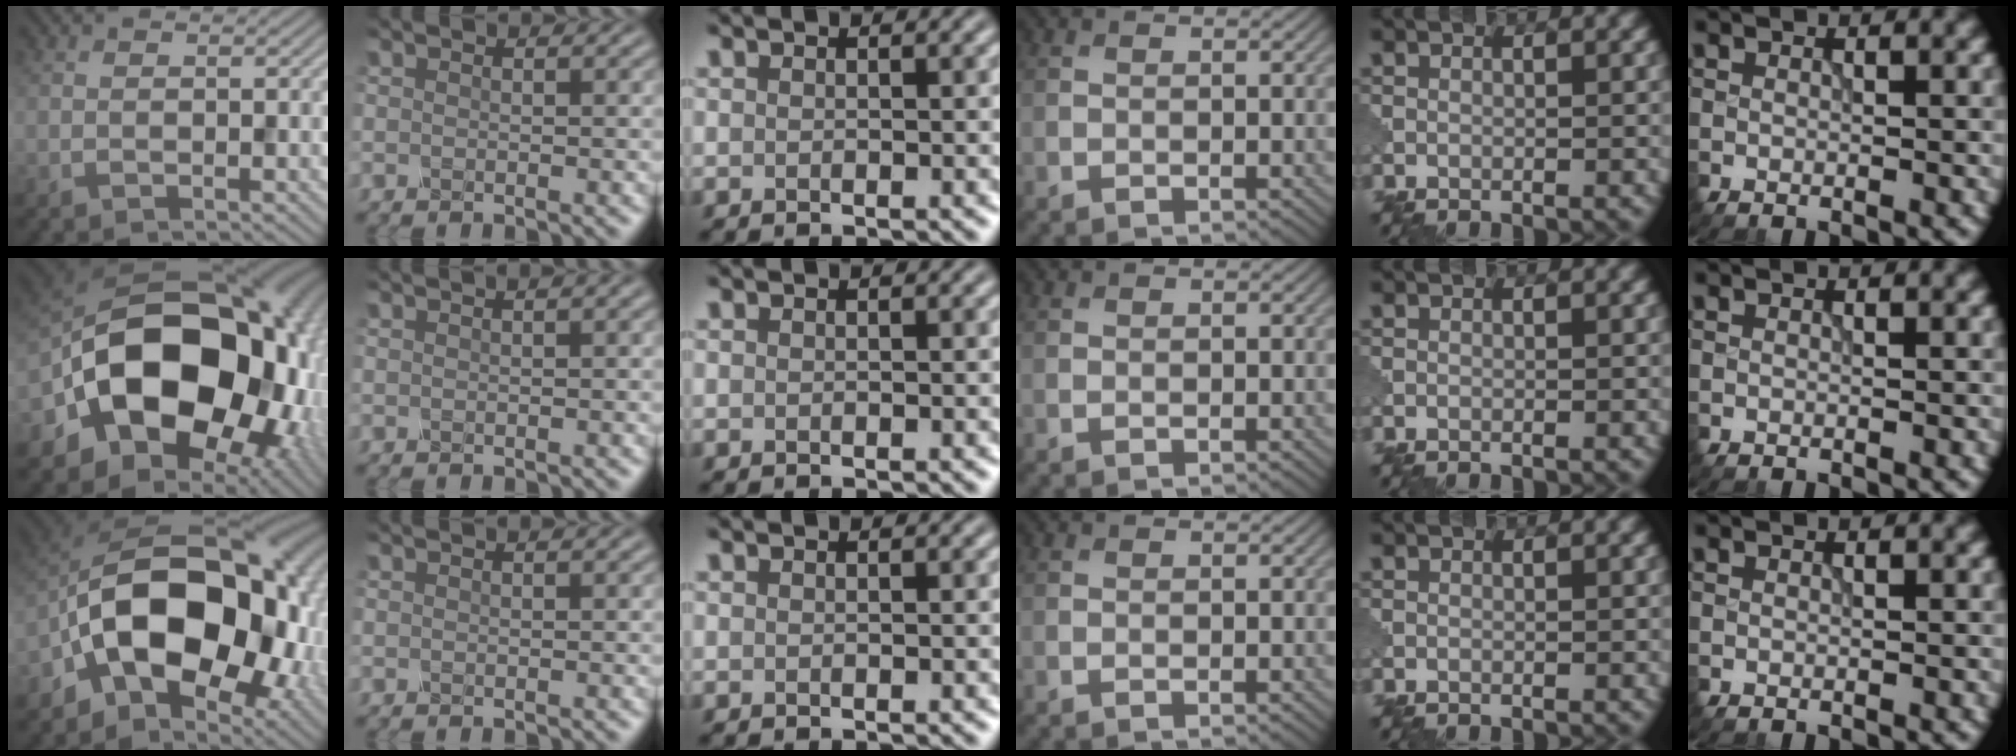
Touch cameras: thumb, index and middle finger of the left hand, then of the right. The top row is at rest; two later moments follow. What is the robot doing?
{"motion": "shake", "object": "sieve"}